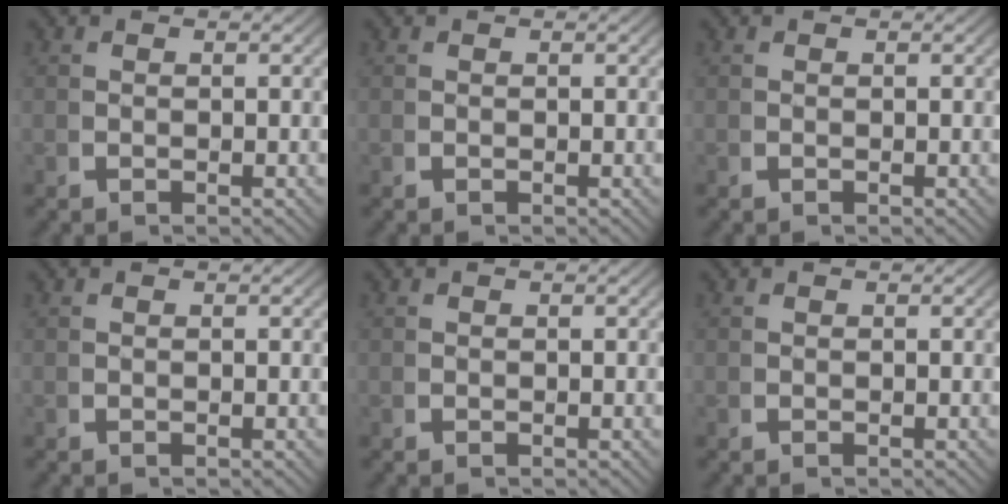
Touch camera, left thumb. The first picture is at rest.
{"total": 0.0}
{"total": 0.0}
{"total": 0.0}
{"total": 0.0}
{"total": 0.0}